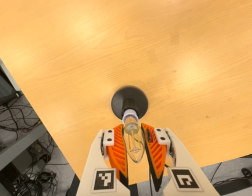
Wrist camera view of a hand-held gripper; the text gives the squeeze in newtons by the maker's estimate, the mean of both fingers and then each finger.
{"total": 22.7, "left": 24.8, "right": 20.7}